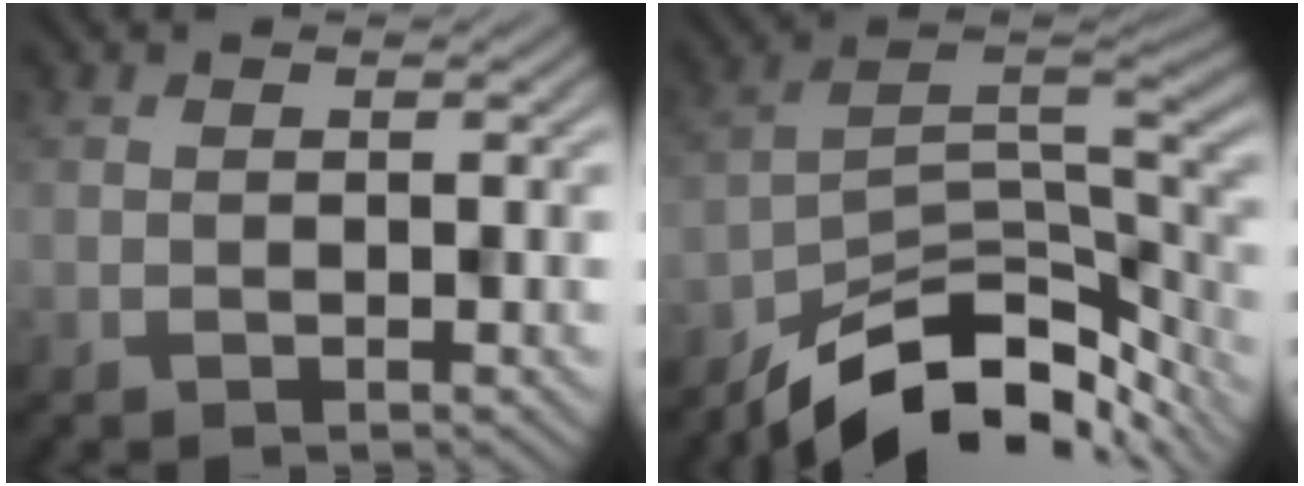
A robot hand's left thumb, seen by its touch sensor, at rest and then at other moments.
{"total": 12.8, "force": [-9.9, 4.7, 6.7], "torque": [-0.115, -0.005, -0.165]}